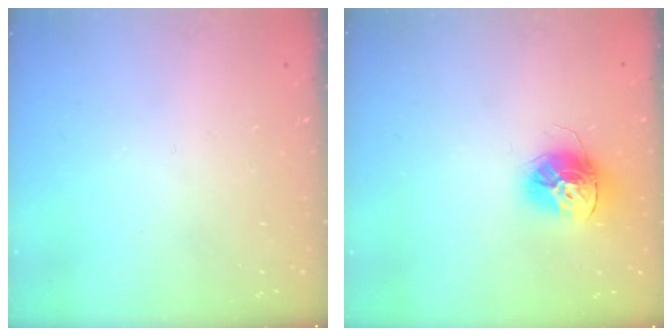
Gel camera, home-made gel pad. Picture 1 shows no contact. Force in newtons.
{"total": 13.5, "press": 13.5, "slide": 1.0}